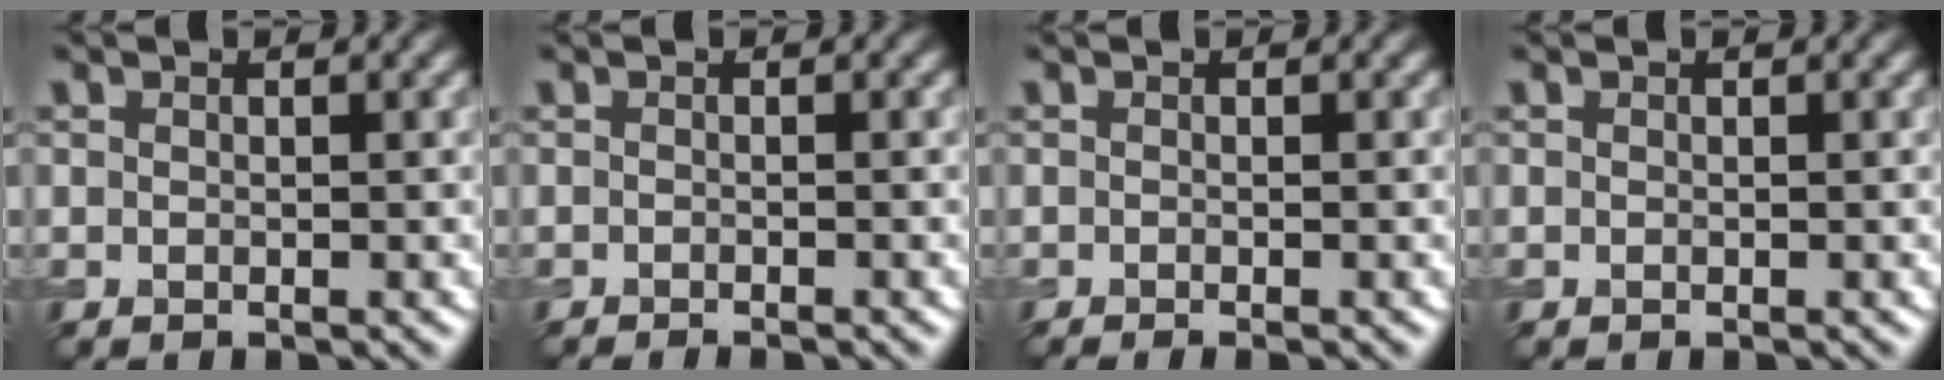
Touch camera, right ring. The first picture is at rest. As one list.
[{"total": 1.2, "force": [-1.0, 0.2, 0.5], "torque": [0.001, -0.003, -0.016]}, {"total": 1.0, "force": [-0.6, 0.3, 0.7], "torque": [-0.005, -0.007, -0.012]}, {"total": 0.0}]